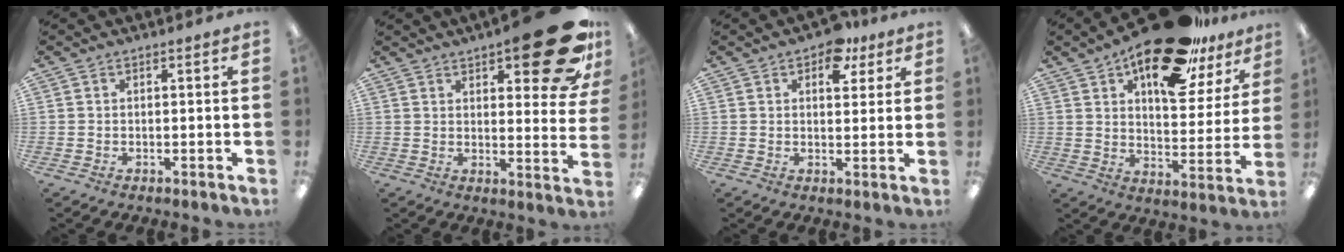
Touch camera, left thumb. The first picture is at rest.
{"total": 17.9, "force": [10.5, 6.2, 13.1], "torque": [-0.161, -0.068, 0.168]}
{"total": 7.8, "force": [4.7, 4.3, 4.4], "torque": [-0.042, -0.019, 0.077]}
{"total": 23.6, "force": [15.5, 10.3, 14.6], "torque": [-0.212, -0.086, 0.257]}